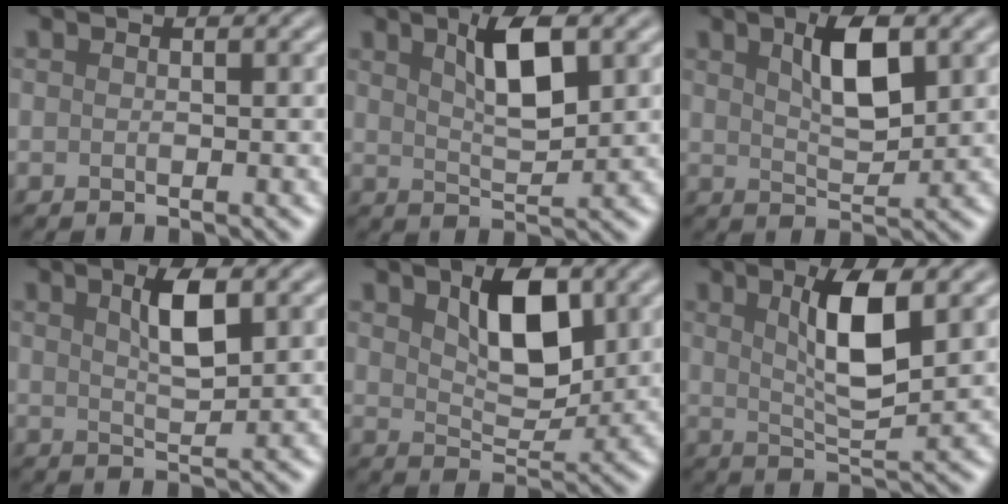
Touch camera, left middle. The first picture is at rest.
{"total": 4.3, "force": [1.6, 1.3, 3.8], "torque": [-0.070, 0.000, 0.031]}
{"total": 4.1, "force": [1.4, 1.4, 3.6], "torque": [-0.068, 0.002, 0.029]}
{"total": 3.2, "force": [1.0, 0.8, 2.9], "torque": [-0.052, 0.004, 0.024]}
{"total": 5.4, "force": [1.9, 2.7, 4.2], "torque": [-0.077, -0.001, 0.038]}
{"total": 5.1, "force": [1.4, 1.2, 4.8], "torque": [-0.088, -0.004, 0.032]}